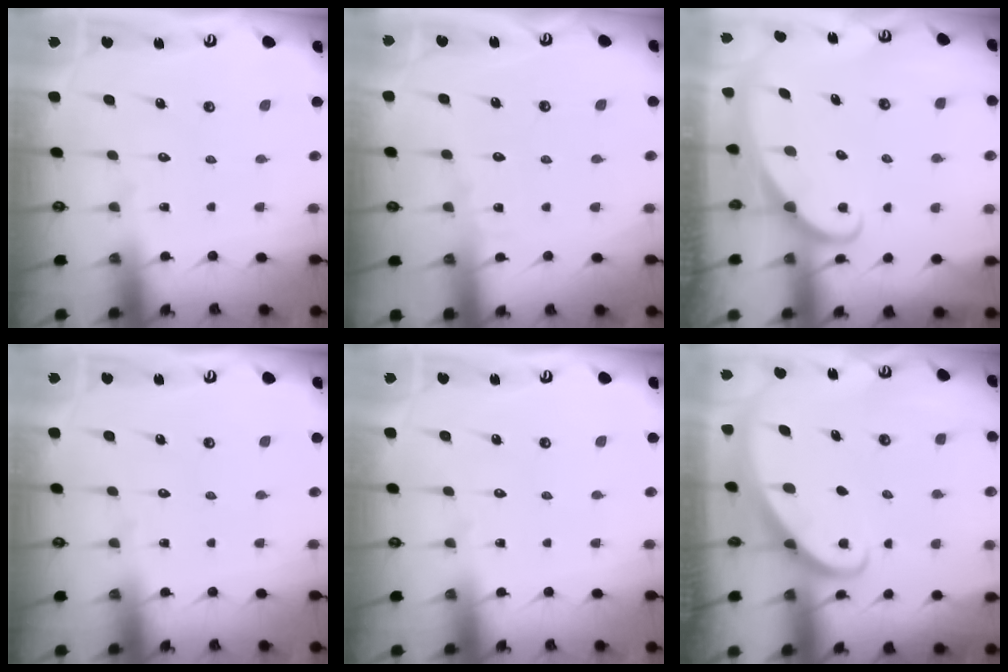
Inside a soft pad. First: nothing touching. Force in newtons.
{"total": 3.5, "press": 3.5, "slide": 0.4}
{"total": 2.0, "press": 2.0, "slide": 0.2}
{"total": 0.0}
{"total": 0.0}
{"total": 2.7, "press": 2.7, "slide": 0.2}